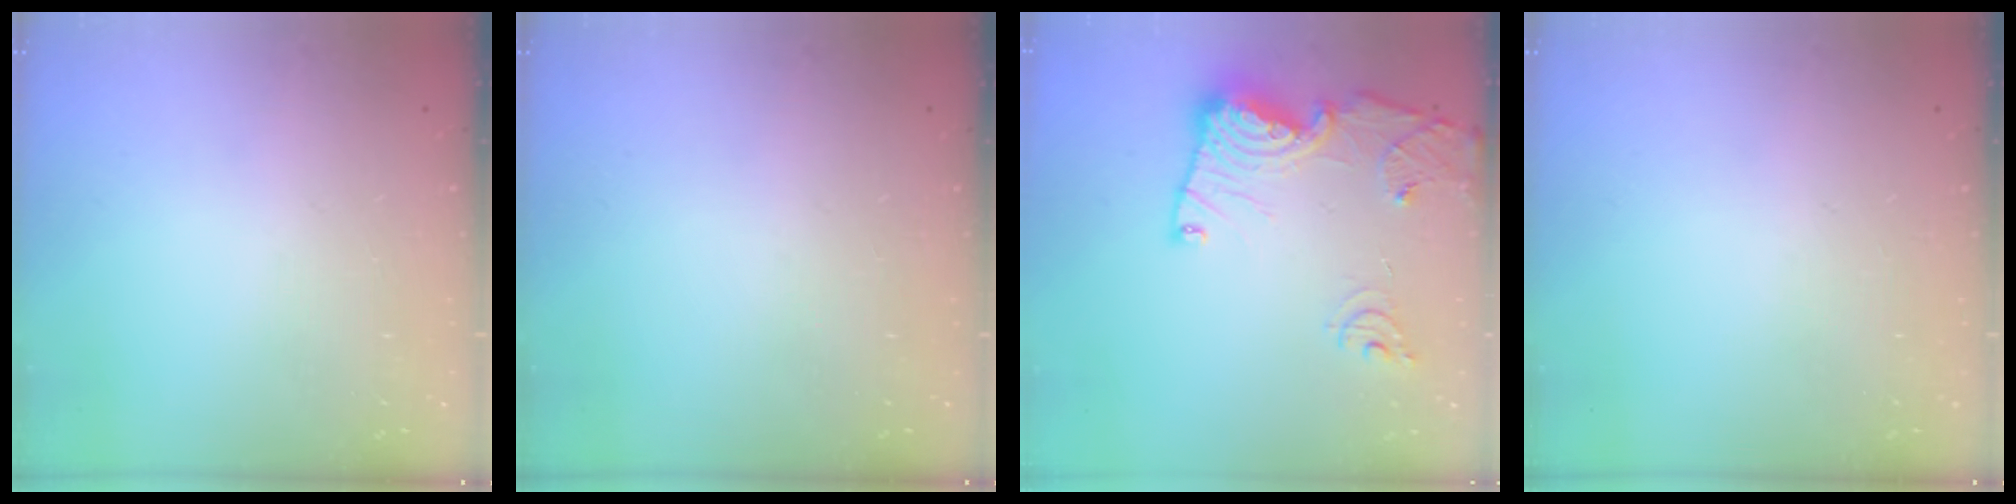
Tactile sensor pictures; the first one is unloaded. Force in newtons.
{"total": 0.0}
{"total": 16.7, "press": 16.6, "slide": 1.6}
{"total": 0.0}